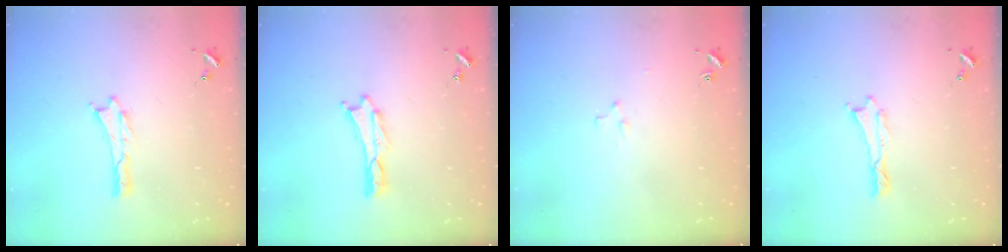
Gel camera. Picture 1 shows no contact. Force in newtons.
{"total": 0.0}
{"total": 2.2, "press": 2.2, "slide": 0.2}
{"total": 0.0}